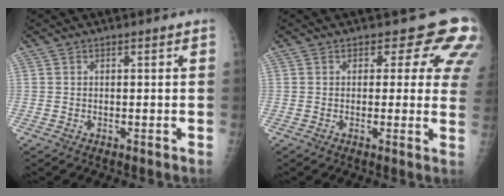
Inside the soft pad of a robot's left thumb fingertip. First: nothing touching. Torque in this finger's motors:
{"motor_torque": [0.19, 0.37, -0.19, -0.08, 0.05]}